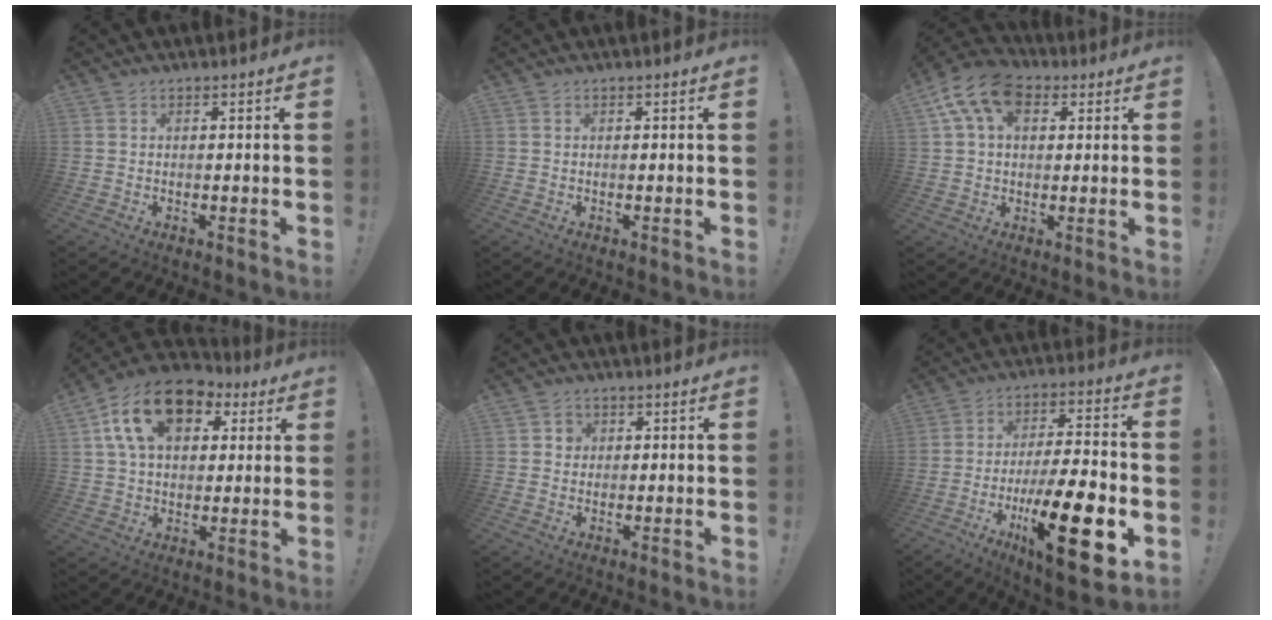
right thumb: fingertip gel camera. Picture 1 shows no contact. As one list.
[{"total": 0.0}, {"total": 13.0, "force": [5.1, 8.4, 8.5], "torque": [-0.154, -0.005, 0.098]}, {"total": 17.1, "force": [7.2, 10.9, 11.0], "torque": [-0.186, -0.020, 0.131]}, {"total": 2.5, "force": [0.6, 2.3, 0.8], "torque": [-0.003, -0.003, 0.007]}, {"total": 23.4, "force": [-8.0, 6.8, 20.9], "torque": [-0.333, 0.039, -0.118]}]